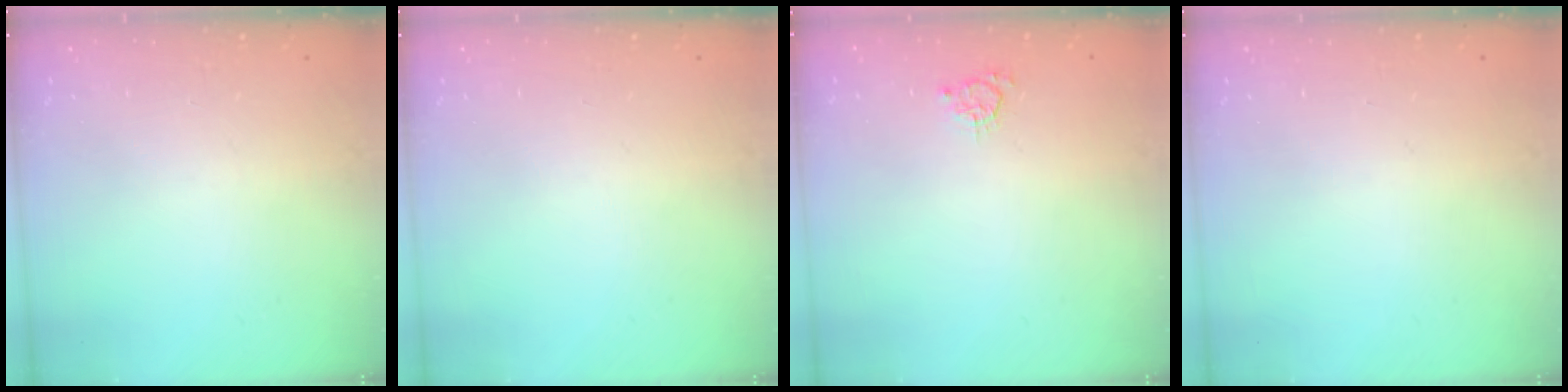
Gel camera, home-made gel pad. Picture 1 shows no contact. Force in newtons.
{"total": 0.0}
{"total": 2.9, "press": 2.9, "slide": 0.5}
{"total": 0.0}